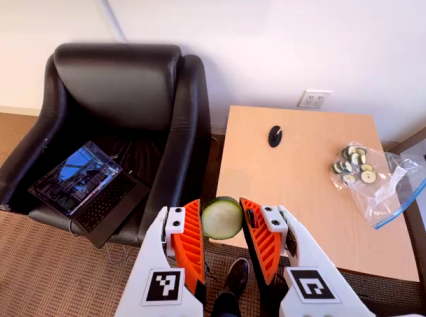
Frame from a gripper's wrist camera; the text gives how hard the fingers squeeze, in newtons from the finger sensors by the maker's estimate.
{"total": 9.0, "left": 9.4, "right": 8.6}